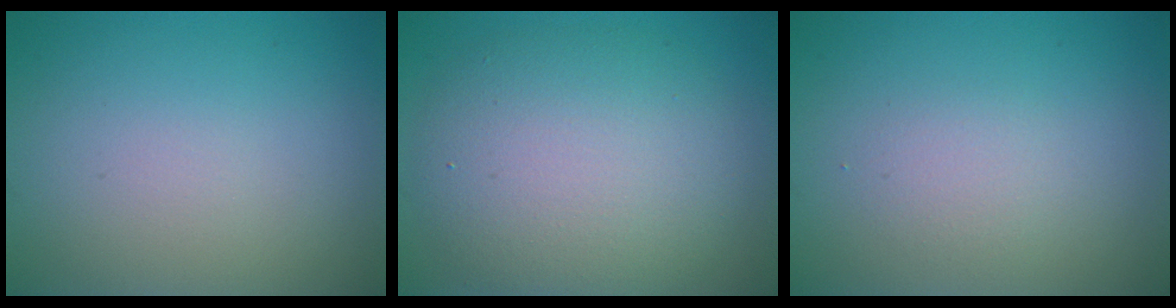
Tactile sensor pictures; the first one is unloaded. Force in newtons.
{"total": 7.8, "press": 7.8, "slide": 0.5}
{"total": 1.4, "press": 1.4, "slide": 0.0}